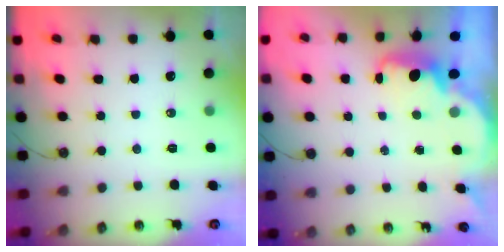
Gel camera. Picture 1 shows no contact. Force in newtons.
{"total": 2.2, "press": 2.1, "slide": 0.6}